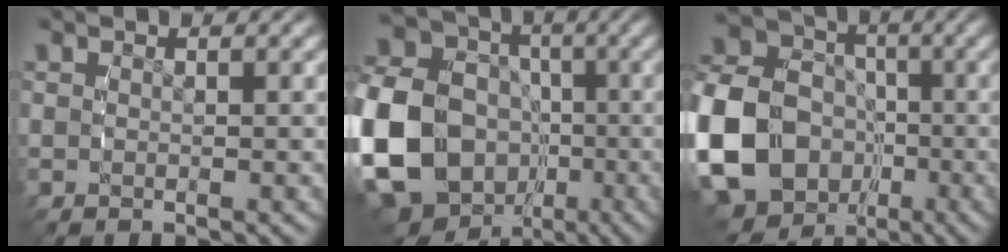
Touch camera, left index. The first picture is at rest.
{"total": 19.4, "force": [-3.1, 17.4, 8.1], "torque": [-0.214, -0.063, -0.058]}
{"total": 18.1, "force": [-3.7, 16.4, 6.7], "torque": [-0.191, -0.061, -0.067]}